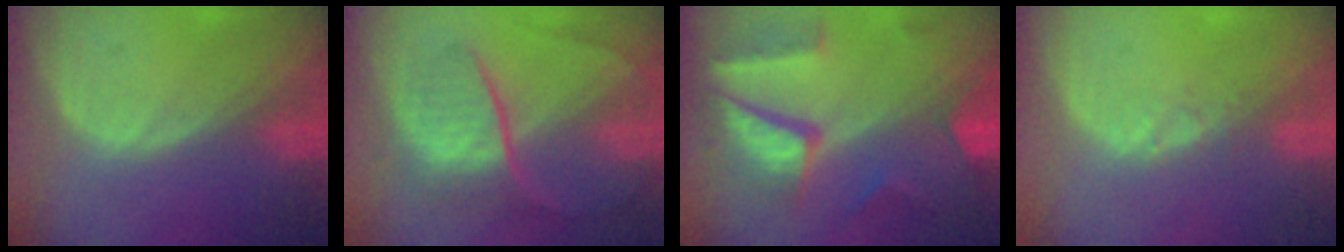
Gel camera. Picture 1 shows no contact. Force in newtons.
{"total": 8.9, "press": 7.5, "slide": 4.9}
{"total": 9.9, "press": 8.5, "slide": 5.1}
{"total": 1.3, "press": 1.0, "slide": 0.8}